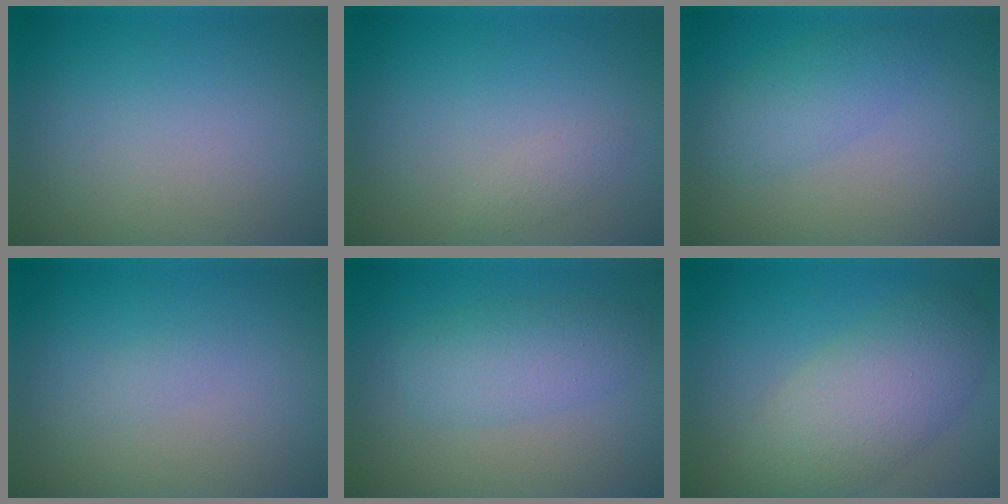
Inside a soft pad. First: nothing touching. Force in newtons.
{"total": 0.9, "press": 0.9, "slide": 0.1}
{"total": 2.7, "press": 2.7, "slide": 0.1}
{"total": 0.6, "press": 0.6, "slide": 0.1}
{"total": 3.8, "press": 3.8, "slide": 0.1}
{"total": 6.9, "press": 6.9, "slide": 0.6}